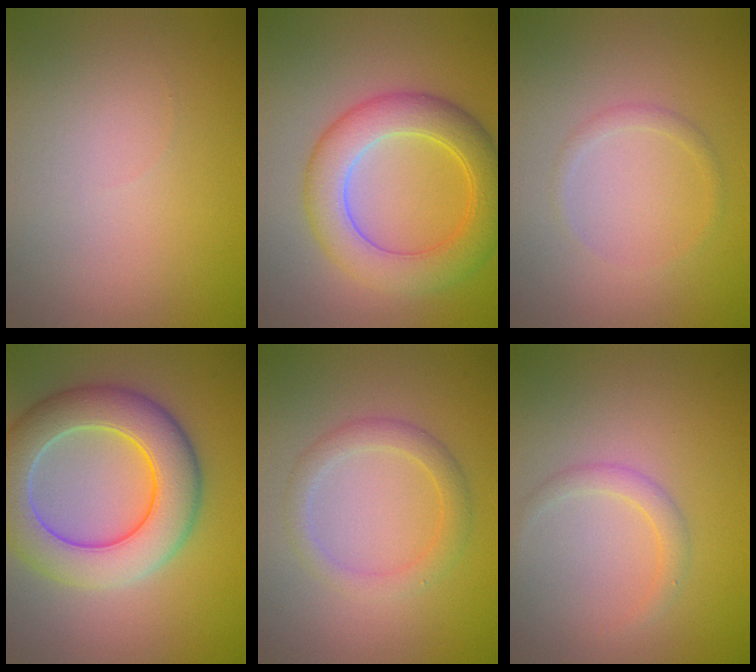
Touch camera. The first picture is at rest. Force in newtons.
{"total": 6.6, "press": 6.6, "slide": 0.1}
{"total": 1.0, "press": 1.0, "slide": 0.0}
{"total": 8.8, "press": 8.7, "slide": 0.7}
{"total": 2.5, "press": 2.5, "slide": 0.2}
{"total": 1.5, "press": 1.5, "slide": 0.1}